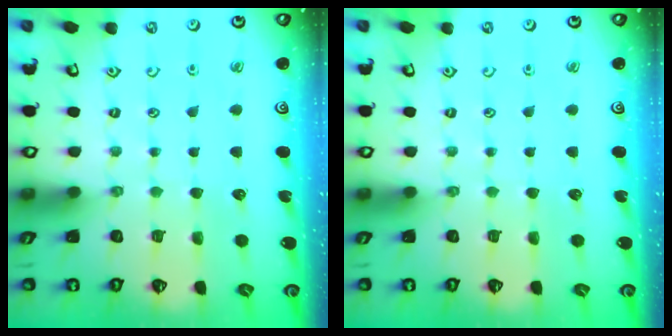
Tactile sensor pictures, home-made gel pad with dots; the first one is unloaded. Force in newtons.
{"total": 0.0}